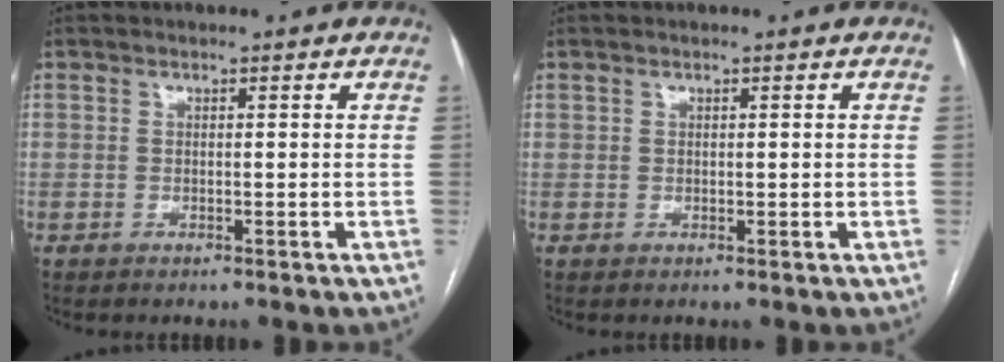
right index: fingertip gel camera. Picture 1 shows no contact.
{"total": 0.7, "force": [0.4, 0.6, 0.2], "torque": [0.002, 0.000, 0.008]}